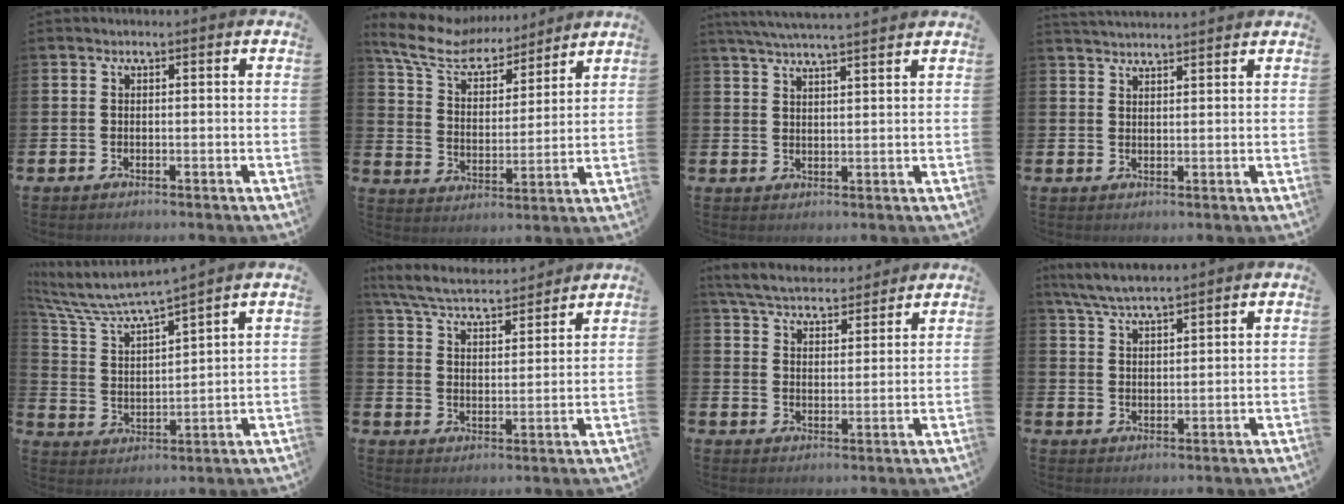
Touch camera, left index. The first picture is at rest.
{"total": 9.1, "force": [8.0, 3.2, 3.0], "torque": [-0.095, -0.048, 0.141]}
{"total": 4.9, "force": [4.7, -0.3, 1.3], "torque": [-0.034, -0.018, 0.084]}
{"total": 2.8, "force": [2.8, 0.1, 0.1], "torque": [-0.004, -0.013, 0.050]}
{"total": 5.9, "force": [5.6, 0.6, 1.9], "torque": [-0.068, -0.043, 0.088]}
{"total": 6.1, "force": [5.8, 1.0, 1.5], "torque": [-0.052, -0.038, 0.101]}
{"total": 6.0, "force": [5.8, 1.1, 1.0], "torque": [-0.041, -0.032, 0.103]}
{"total": 5.5, "force": [5.2, 0.4, 1.7], "torque": [-0.049, -0.018, 0.095]}